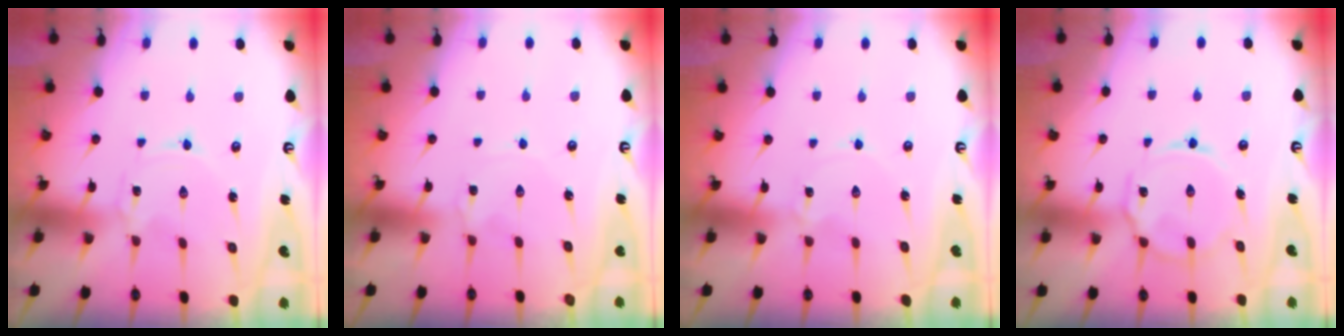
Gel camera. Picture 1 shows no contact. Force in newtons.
{"total": 1.8, "press": 1.7, "slide": 0.3}
{"total": 1.0, "press": 1.0, "slide": 0.1}
{"total": 11.8, "press": 11.7, "slide": 0.9}